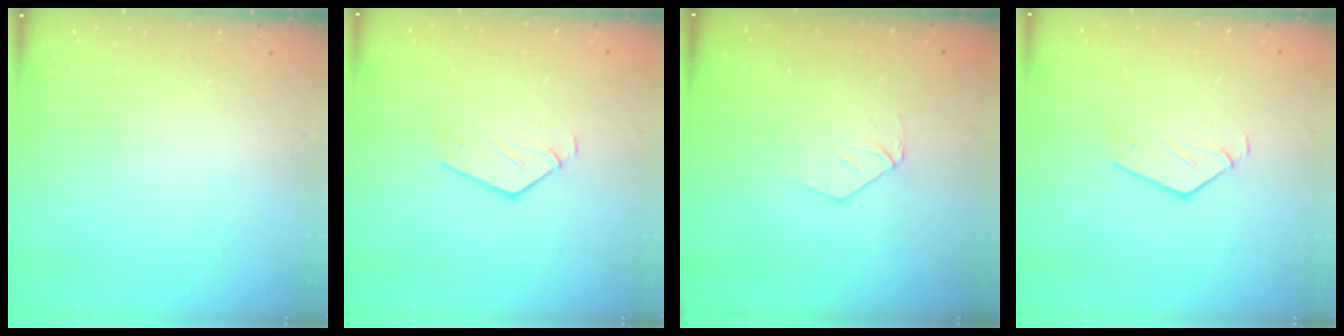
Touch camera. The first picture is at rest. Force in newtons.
{"total": 2.9, "press": 2.9, "slide": 0.2}
{"total": 3.8, "press": 3.8, "slide": 0.3}
{"total": 2.9, "press": 2.9, "slide": 0.2}